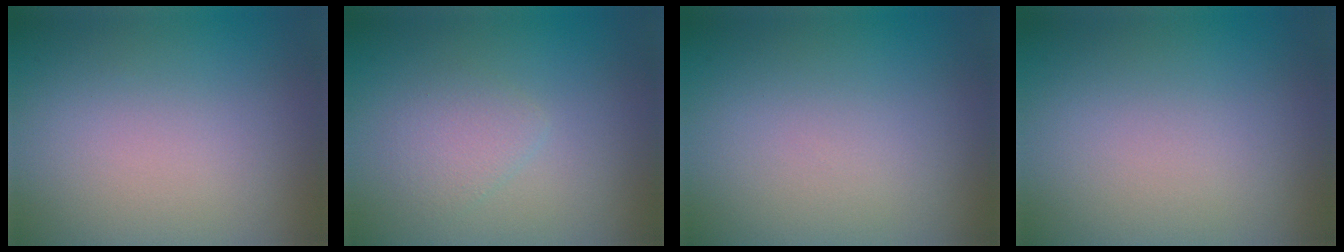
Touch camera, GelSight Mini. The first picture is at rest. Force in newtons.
{"total": 1.8, "press": 1.8, "slide": 0.1}
{"total": 0.0}
{"total": 0.0}